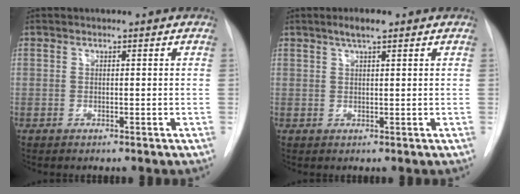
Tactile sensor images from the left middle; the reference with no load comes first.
{"total": 2.8, "force": [1.9, 0.4, 2.0], "torque": [-0.043, 0.004, 0.033]}